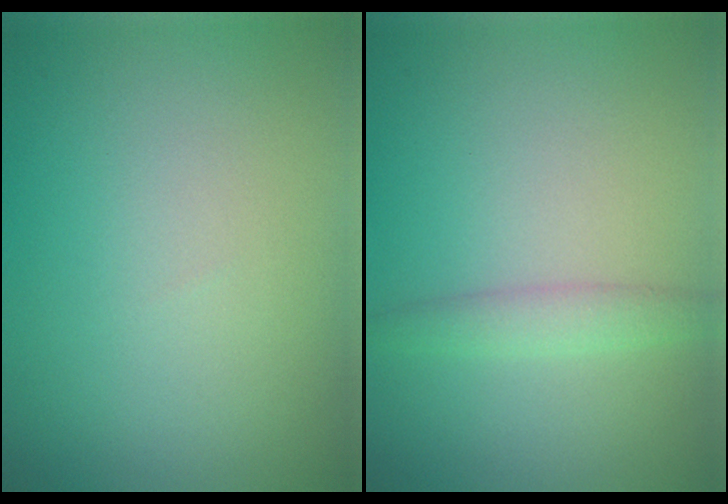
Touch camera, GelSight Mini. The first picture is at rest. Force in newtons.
{"total": 1.7, "press": 1.6, "slide": 0.2}